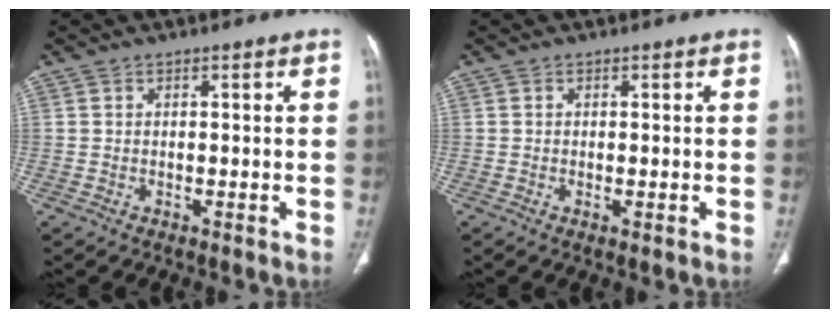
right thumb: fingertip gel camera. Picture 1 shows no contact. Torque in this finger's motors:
{"motor_torque": [-0.35, 0.24, -0.38, 0.08, 0.00]}